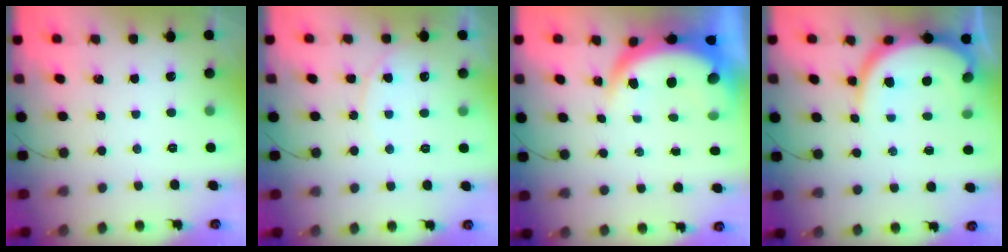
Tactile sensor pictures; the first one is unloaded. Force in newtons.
{"total": 6.6, "press": 6.6, "slide": 0.4}
{"total": 7.8, "press": 7.7, "slide": 1.0}
{"total": 10.4, "press": 10.3, "slide": 1.2}